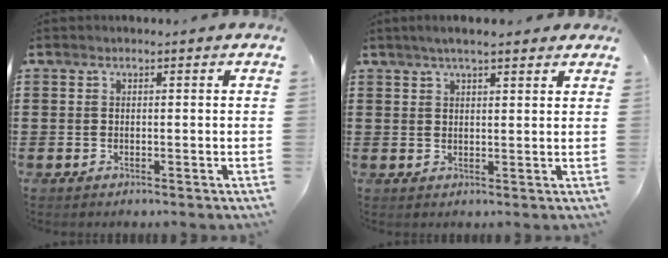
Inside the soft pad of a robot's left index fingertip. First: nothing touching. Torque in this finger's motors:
{"motor_torque": [1.55, -0.59, 0.18, 0.10]}